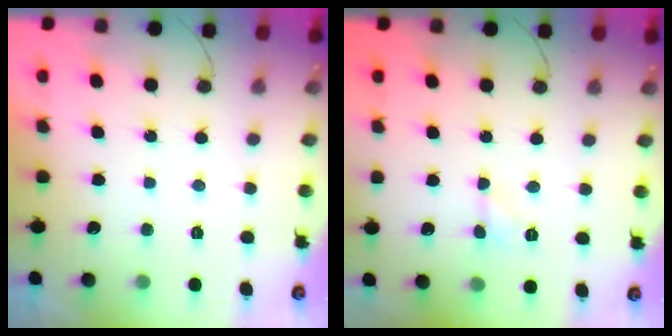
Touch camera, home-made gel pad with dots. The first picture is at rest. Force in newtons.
{"total": 2.9, "press": 2.9, "slide": 0.3}